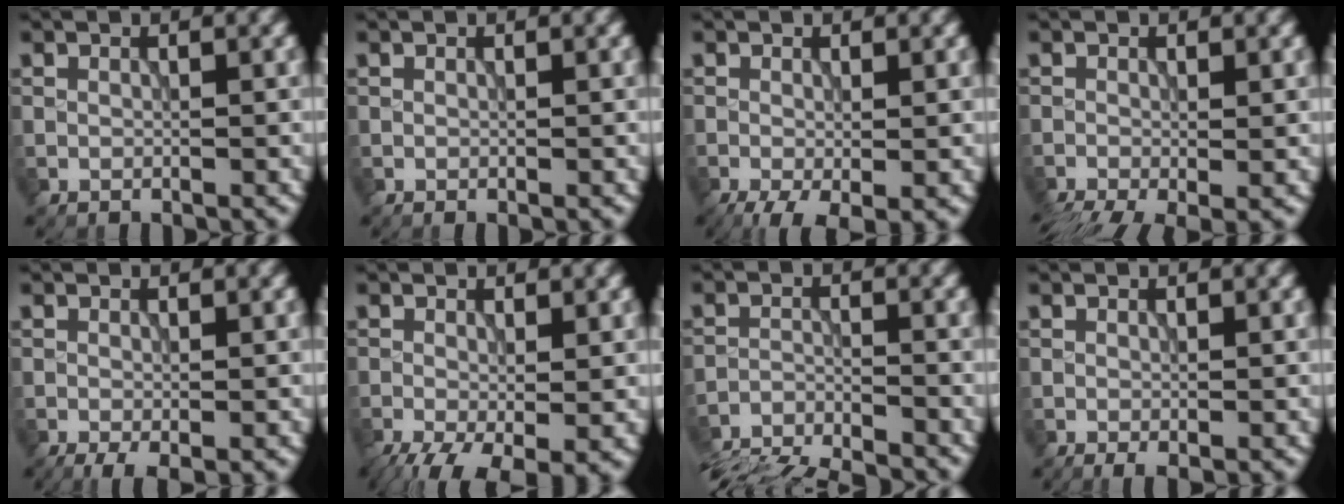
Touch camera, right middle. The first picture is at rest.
{"total": 0.0}
{"total": 4.0, "force": [-2.0, 1.2, 3.3], "torque": [-0.060, -0.009, -0.032]}
{"total": 5.2, "force": [-3.1, 1.6, 3.9], "torque": [-0.067, -0.022, -0.050]}
{"total": 2.1, "force": [-1.0, 0.4, 1.8], "torque": [-0.034, -0.008, -0.018]}
{"total": 6.9, "force": [-3.5, 2.5, 5.3], "torque": [-0.104, -0.022, -0.054]}
{"total": 9.3, "force": [-9.0, 1.6, 2.0], "torque": [-0.040, -0.029, -0.147]}
{"total": 1.0, "force": [-0.3, 0.2, 0.9], "torque": [-0.015, -0.007, -0.006]}